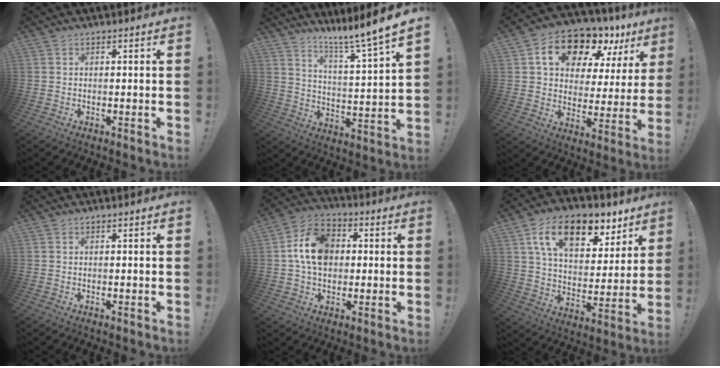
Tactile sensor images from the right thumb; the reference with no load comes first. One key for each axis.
{"total": 9.6, "fx": 7.8, "fy": -1.6, "fz": 5.4, "tx": -0.090, "ty": -0.078, "tz": 0.117}
{"total": 16.6, "fx": 11.1, "fy": 8.6, "fz": 8.9, "tx": -0.141, "ty": -0.069, "tz": 0.195}
{"total": 0.0}
{"total": 14.5, "fx": 2.2, "fy": 10.9, "fz": 9.3, "tx": -0.150, "ty": 0.007, "tz": 0.045}
{"total": 18.2, "fx": 10.5, "fy": 9.6, "fz": 11.4, "tx": -0.187, "ty": -0.047, "tz": 0.182}